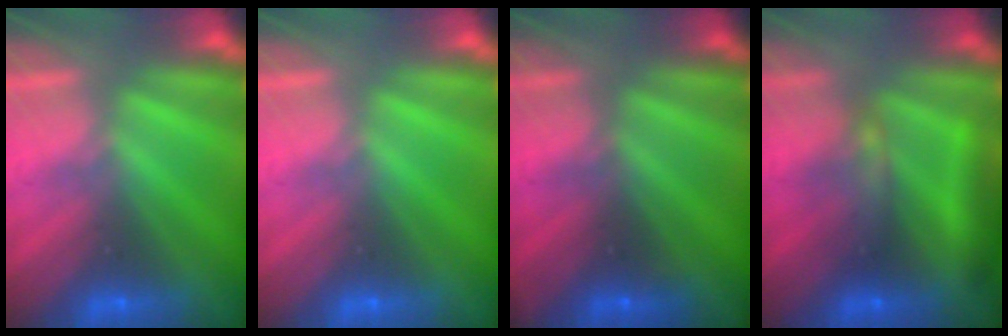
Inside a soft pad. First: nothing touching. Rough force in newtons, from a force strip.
{"total": 0.0}
{"total": 2.7}
{"total": 8.6}